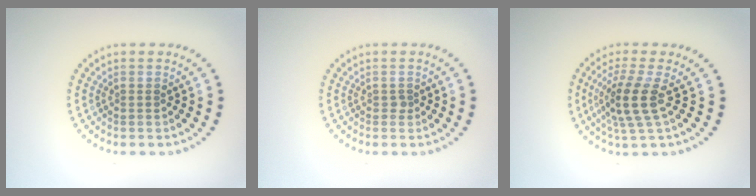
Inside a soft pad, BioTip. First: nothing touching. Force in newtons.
{"total": 0.6, "press": 0.4, "slide": 0.4}
{"total": 3.7, "press": 2.9, "slide": 2.3}